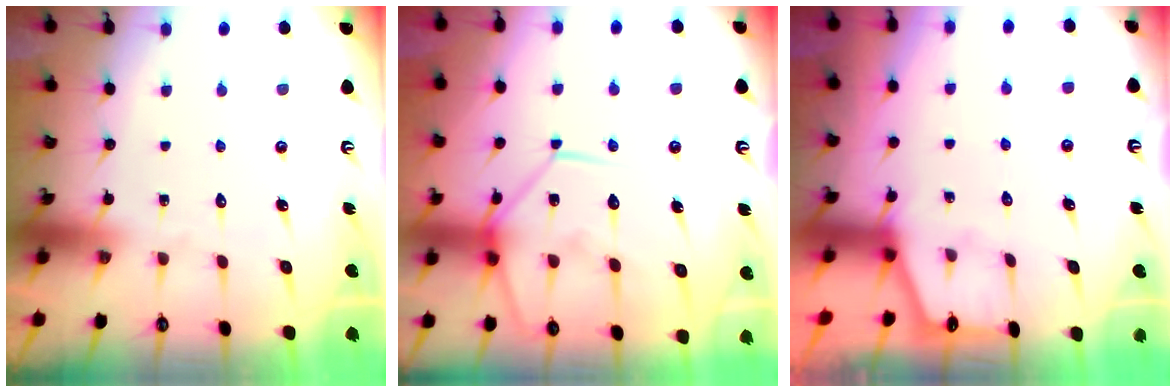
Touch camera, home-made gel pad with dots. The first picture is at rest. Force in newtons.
{"total": 15.8, "press": 15.7, "slide": 1.6}
{"total": 2.1, "press": 2.1, "slide": 0.3}